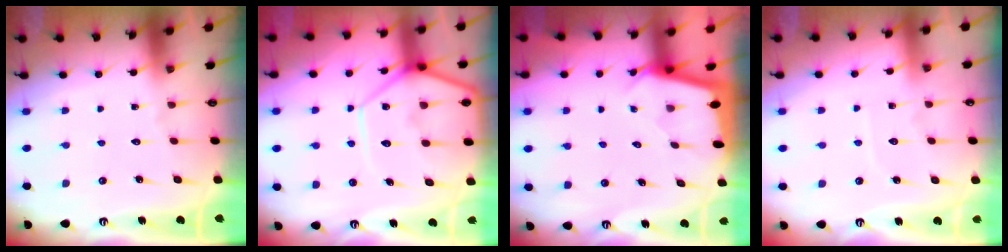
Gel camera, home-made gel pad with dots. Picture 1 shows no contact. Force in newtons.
{"total": 13.9, "press": 13.9, "slide": 1.4}
{"total": 2.3, "press": 2.3, "slide": 0.1}
{"total": 5.5, "press": 5.4, "slide": 0.5}